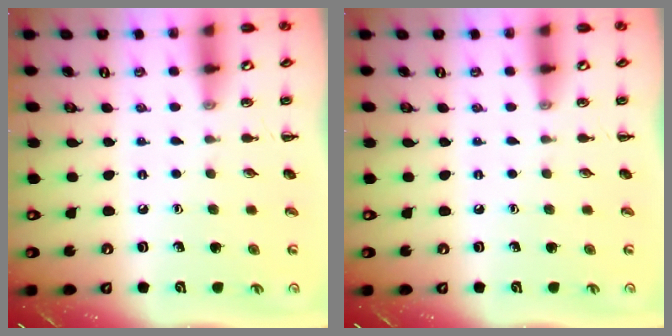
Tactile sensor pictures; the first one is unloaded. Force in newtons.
{"total": 0.0}